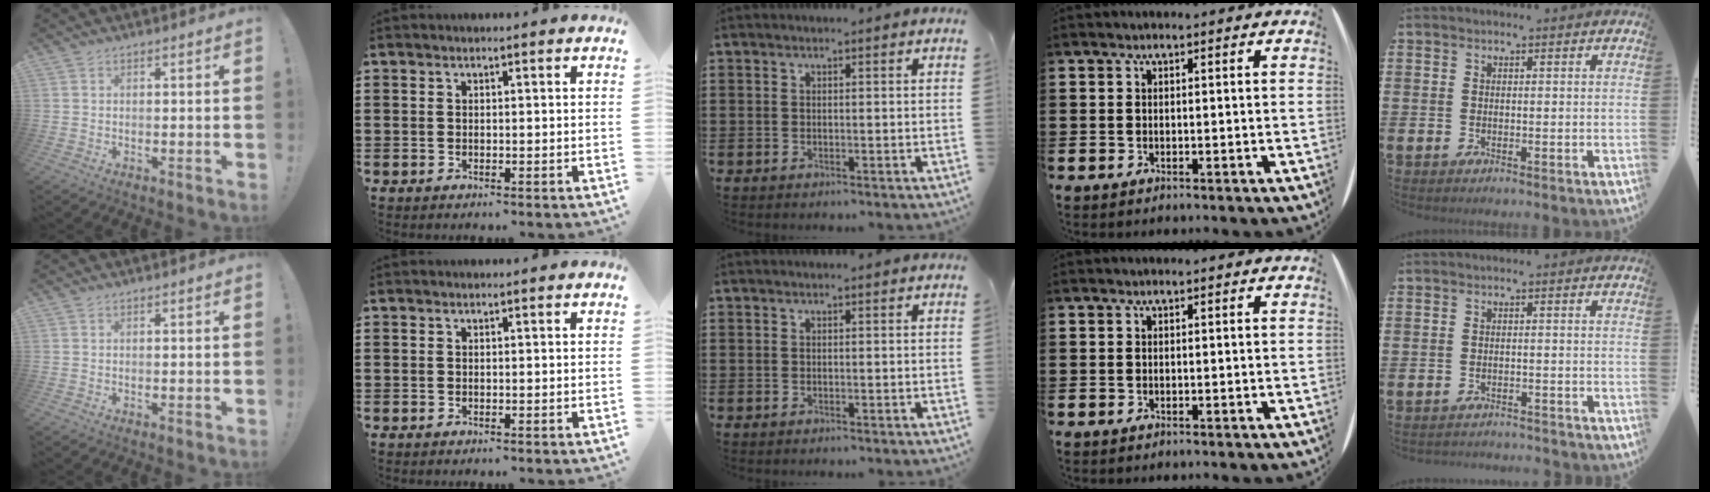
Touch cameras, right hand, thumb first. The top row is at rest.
{"little": {"total": 1.3, "force": [-1.3, 0.0, -0.1], "torque": [-0.003, 0.003, -0.027]}}